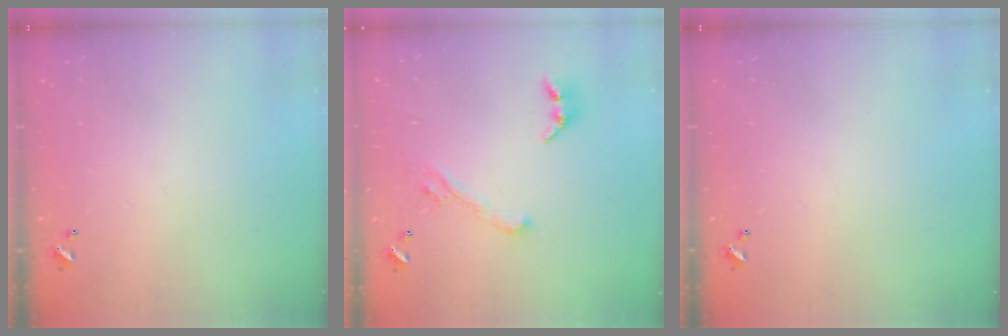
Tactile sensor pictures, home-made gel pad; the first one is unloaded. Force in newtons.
{"total": 5.0, "press": 4.8, "slide": 1.3}
{"total": 0.0}